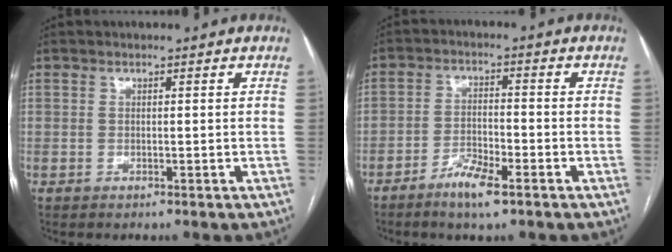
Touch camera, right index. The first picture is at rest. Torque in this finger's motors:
{"motor_torque": [0.46, -0.40, 0.10, 0.01]}